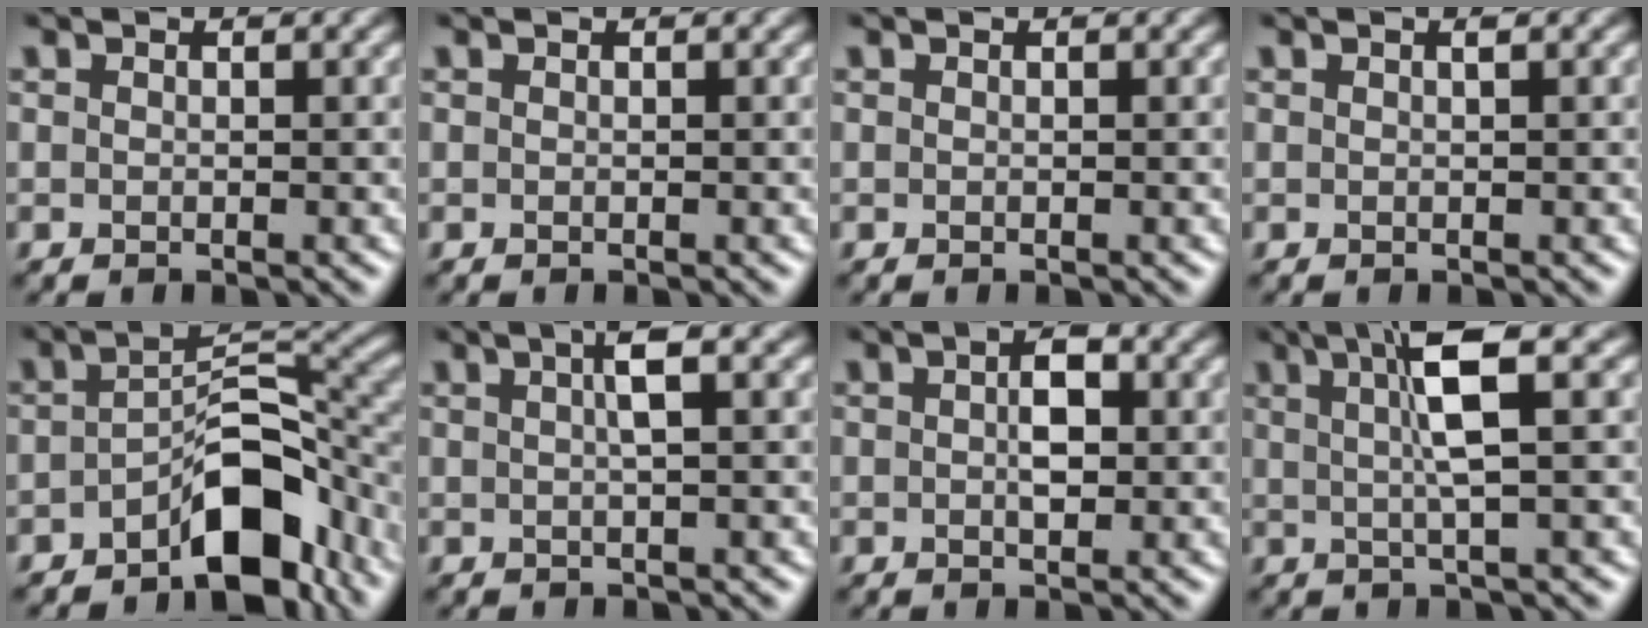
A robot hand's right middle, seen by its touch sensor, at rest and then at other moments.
{"total": 0.0}
{"total": 0.0}
{"total": 0.5, "force": [0.2, 0.1, 0.5], "torque": [-0.010, 0.004, 0.004]}
{"total": 8.3, "force": [-4.3, 3.7, 6.0], "torque": [-0.080, 0.007, -0.072]}
{"total": 2.4, "force": [0.7, 0.4, 2.3], "torque": [-0.037, 0.008, 0.010]}
{"total": 2.8, "force": [0.2, 1.4, 2.4], "torque": [-0.041, 0.004, 0.000]}
{"total": 5.3, "force": [1.5, 0.7, 5.0], "torque": [-0.095, 0.006, 0.028]}